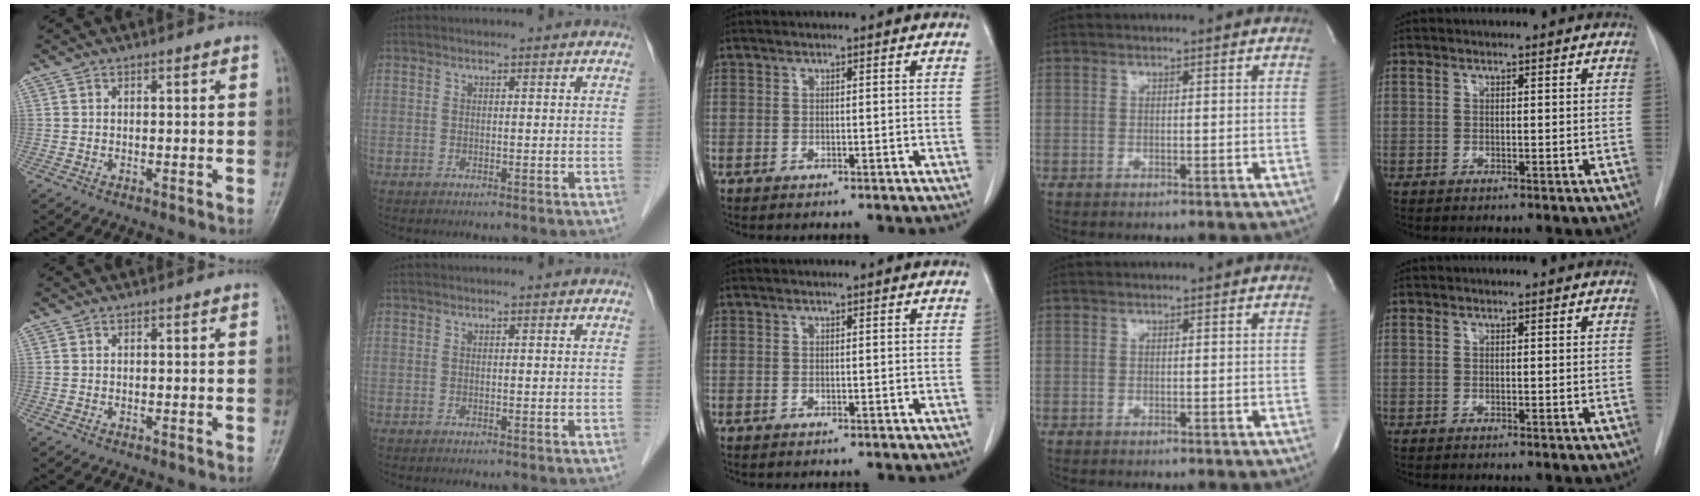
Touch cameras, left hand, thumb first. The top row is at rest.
{}